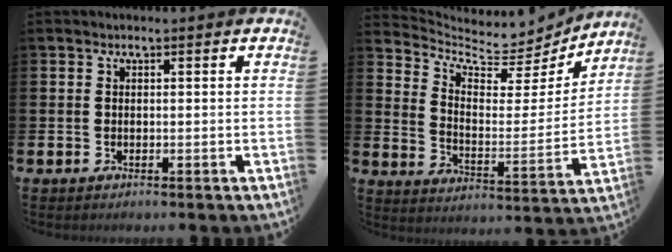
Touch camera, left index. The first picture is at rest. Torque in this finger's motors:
{"motor_torque": [-0.26, -0.18, 0.00, -0.01]}